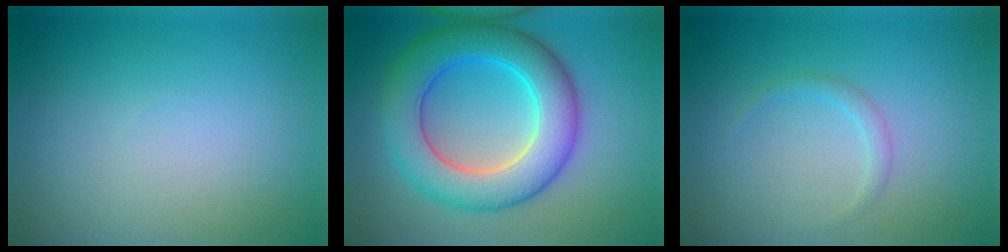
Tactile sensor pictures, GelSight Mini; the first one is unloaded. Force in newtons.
{"total": 8.3, "press": 8.3, "slide": 0.1}
{"total": 1.0, "press": 1.0, "slide": 0.0}